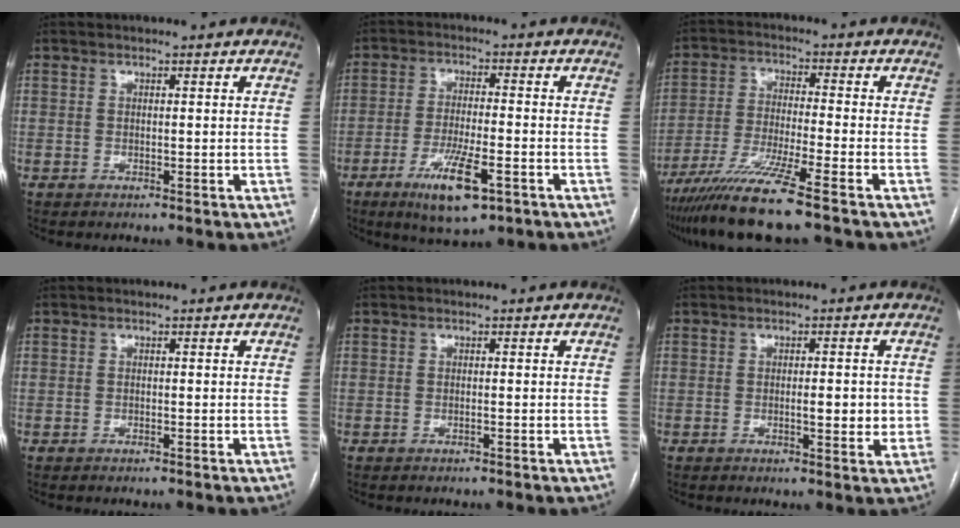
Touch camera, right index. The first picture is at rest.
{"total": 9.7, "force": [-4.9, 2.1, 8.2], "torque": [-0.152, -0.019, -0.077]}
{"total": 11.7, "force": [-8.5, -1.2, 7.9], "torque": [-0.151, -0.038, -0.151]}
{"total": 0.0}
{"total": 0.0}
{"total": 3.9, "force": [-0.2, 1.1, 3.7], "torque": [-0.057, -0.003, -0.002]}